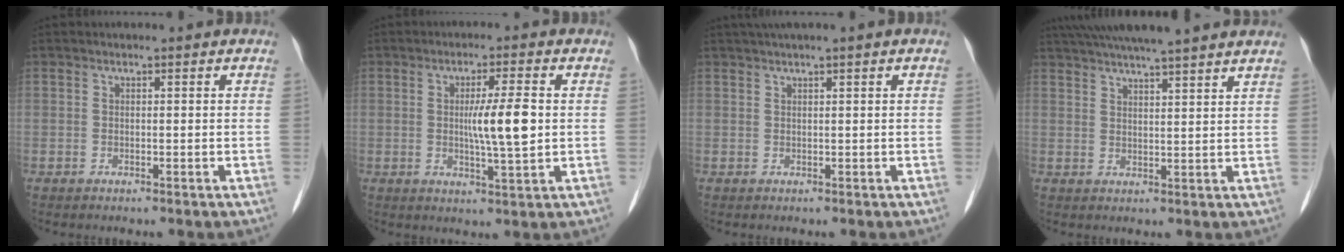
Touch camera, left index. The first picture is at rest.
{"total": 6.6, "force": [0.4, 0.2, 6.6], "torque": [-0.112, -0.007, 0.006]}
{"total": 3.5, "force": [2.4, -0.3, 2.4], "torque": [-0.043, 0.026, 0.045]}
{"total": 16.4, "force": [14.3, 0.3, 7.9], "torque": [-0.135, 0.040, 0.201]}